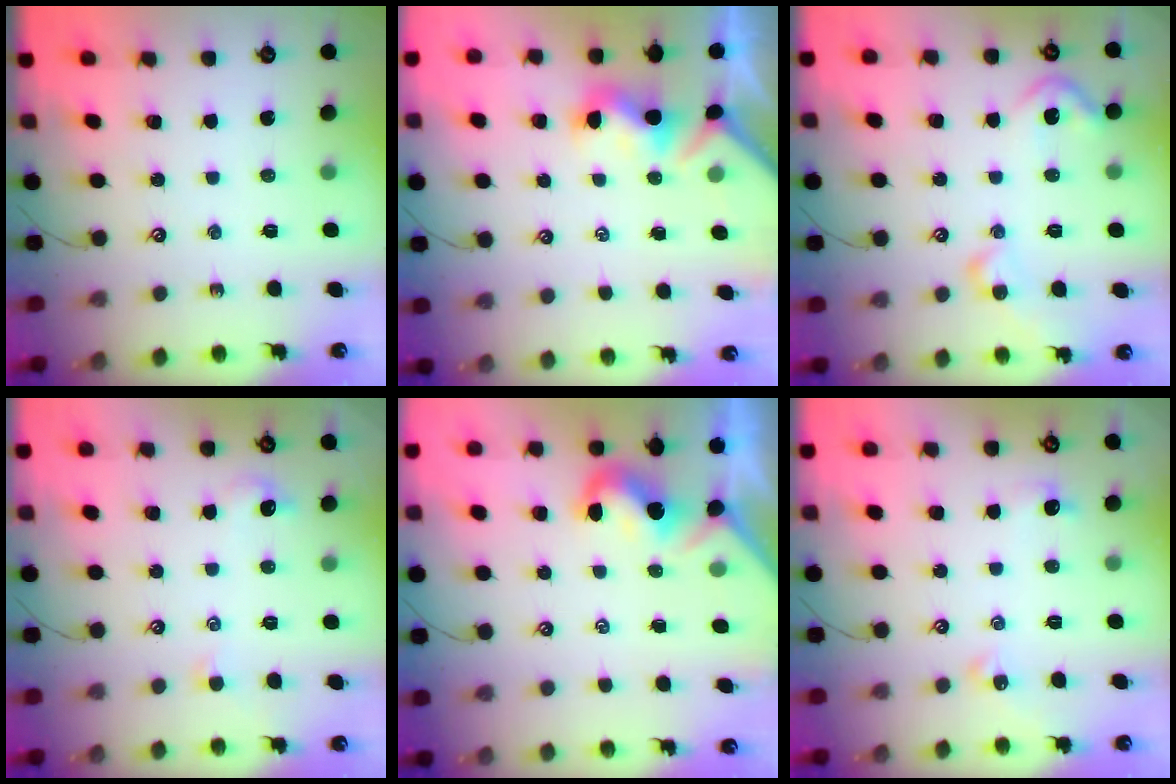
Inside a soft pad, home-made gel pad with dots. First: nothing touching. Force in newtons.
{"total": 1.5, "press": 1.3, "slide": 0.8}
{"total": 8.0, "press": 7.9, "slide": 1.3}
{"total": 1.7, "press": 1.6, "slide": 0.6}
{"total": 2.1, "press": 2.0, "slide": 0.6}
{"total": 2.9, "press": 2.8, "slide": 0.6}